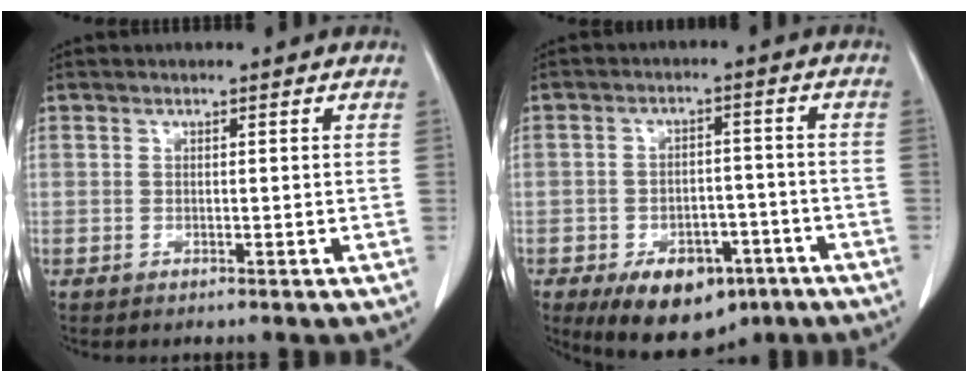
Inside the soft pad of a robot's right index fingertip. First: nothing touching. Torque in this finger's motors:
{"motor_torque": [0.67, -0.61, 0.26, 0.03]}